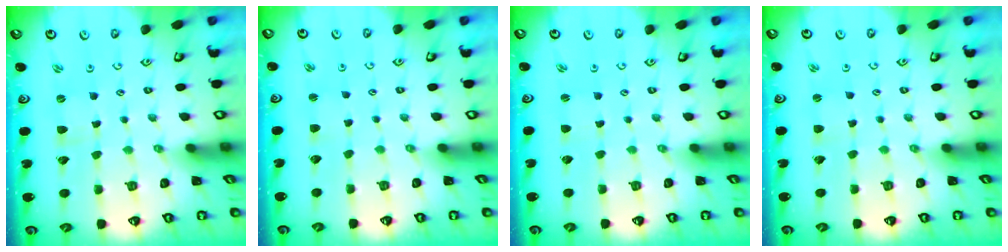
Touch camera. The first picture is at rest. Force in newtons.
{"total": 2.7, "press": 2.7, "slide": 0.2}
{"total": 0.0}
{"total": 2.2, "press": 2.2, "slide": 0.2}